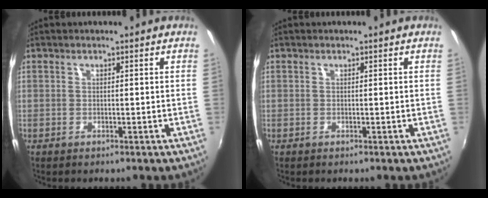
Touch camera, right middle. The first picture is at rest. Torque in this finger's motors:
{"motor_torque": [0.09, -0.09, 0.00, -0.01]}